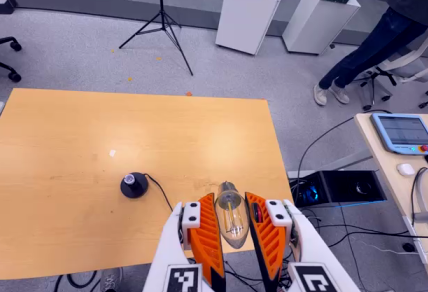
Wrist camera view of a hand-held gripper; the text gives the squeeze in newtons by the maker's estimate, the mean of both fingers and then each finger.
{"total": 13.6, "left": 14.9, "right": 12.4}